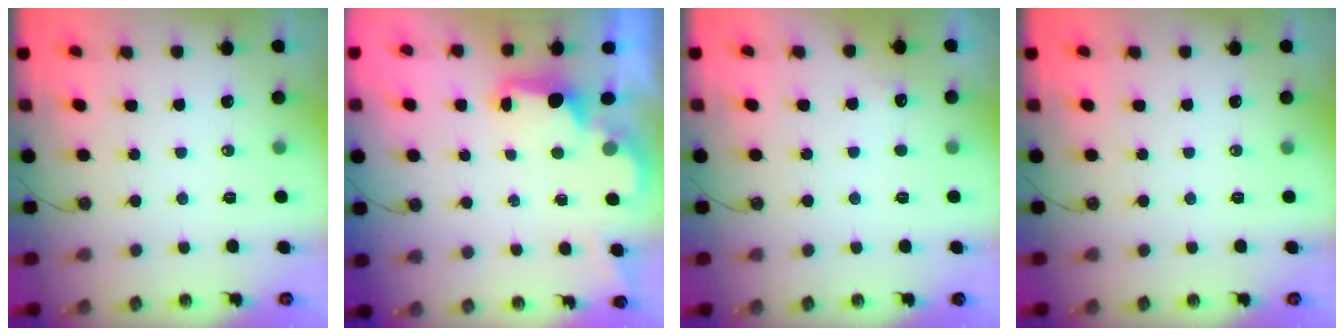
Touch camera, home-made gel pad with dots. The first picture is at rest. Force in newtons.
{"total": 2.3, "press": 2.2, "slide": 0.7}
{"total": 4.7, "press": 4.6, "slide": 1.1}
{"total": 0.0}